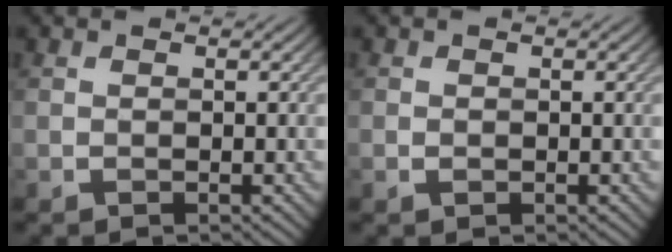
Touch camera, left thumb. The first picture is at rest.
{"total": 0.9, "force": [-0.2, 0.7, 0.5], "torque": [-0.010, -0.006, -0.005]}